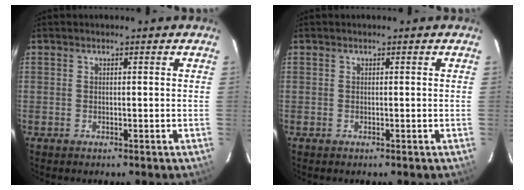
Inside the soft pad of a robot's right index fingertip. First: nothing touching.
{"total": 0.0}